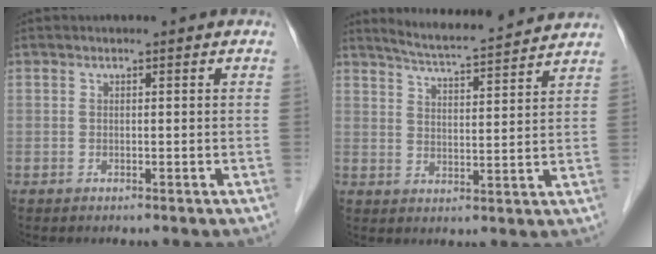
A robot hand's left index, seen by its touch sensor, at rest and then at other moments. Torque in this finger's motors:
{"motor_torque": [0.34, -0.46, 0.05, -0.01]}